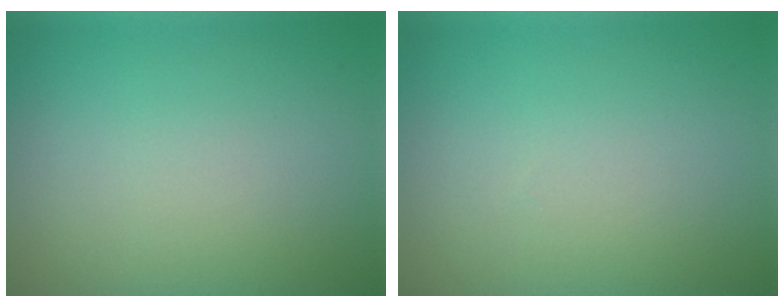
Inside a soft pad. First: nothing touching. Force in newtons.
{"total": 0.0}